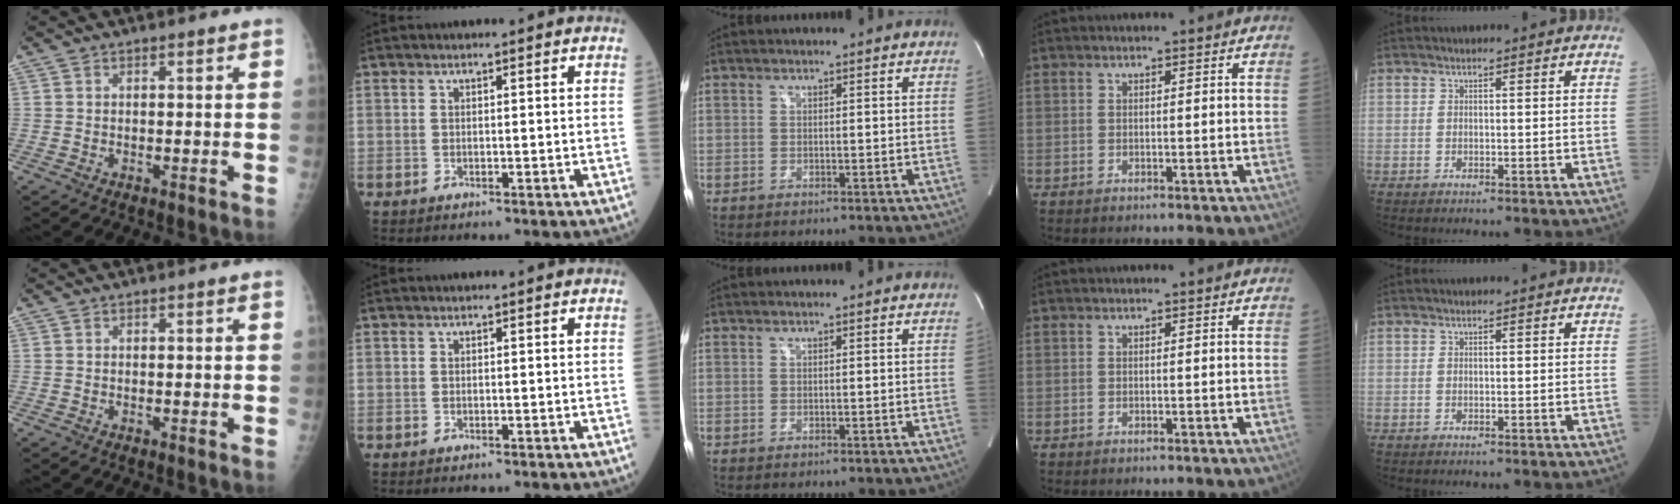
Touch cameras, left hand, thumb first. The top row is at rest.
{}